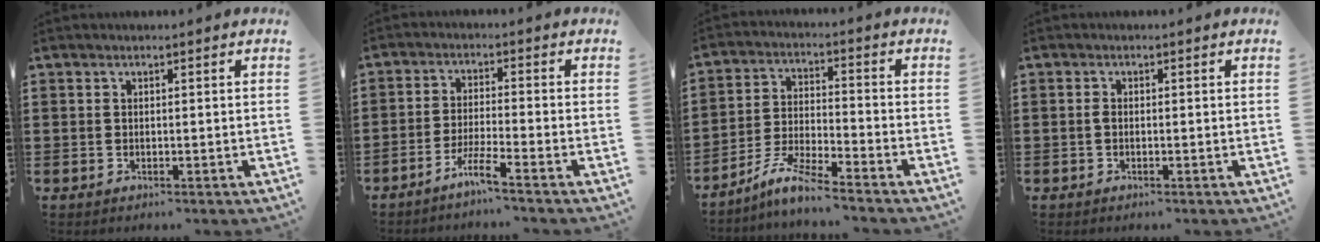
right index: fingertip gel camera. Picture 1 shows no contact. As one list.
[{"total": 4.2, "force": [-3.4, -0.4, 2.3], "torque": [-0.056, -0.009, -0.069]}, {"total": 6.4, "force": [-5.7, -0.2, 2.8], "torque": [-0.069, -0.012, -0.114]}, {"total": 0.9, "force": [-0.2, 0.4, 0.7], "torque": [-0.016, -0.001, -0.004]}]